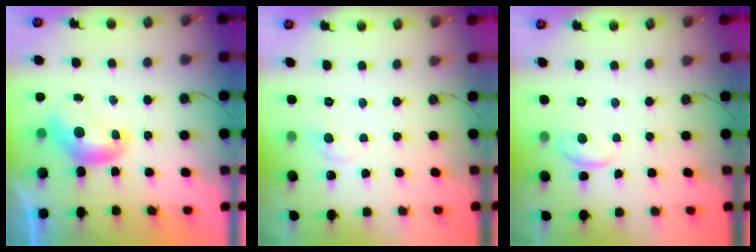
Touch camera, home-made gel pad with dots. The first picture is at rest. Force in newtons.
{"total": 0.7, "press": 0.2, "slide": 0.7}
{"total": 0.6, "press": 0.0, "slide": 0.6}